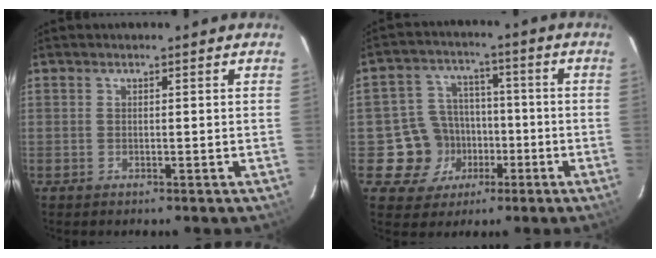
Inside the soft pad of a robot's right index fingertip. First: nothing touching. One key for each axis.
{"total": 10.0, "fx": -3.3, "fy": 9.3, "fz": 1.8, "tx": -0.062, "ty": 0.030, "tz": -0.042}